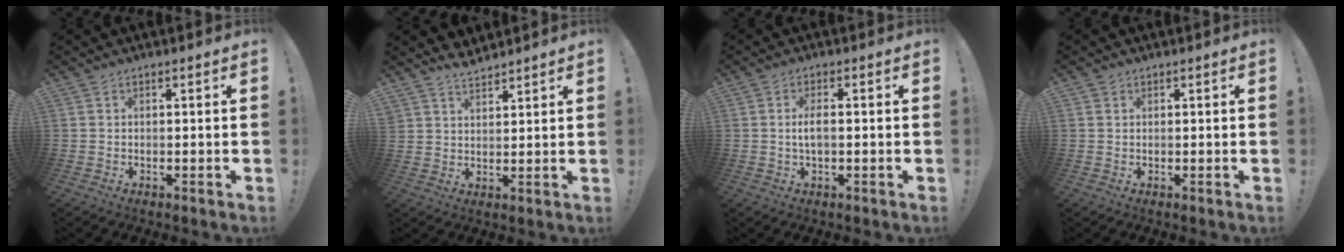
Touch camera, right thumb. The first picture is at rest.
{"total": 4.6, "force": [4.2, 1.7, 0.5], "torque": [-0.009, -0.026, 0.078]}
{"total": 3.6, "force": [-0.2, 1.2, 3.3], "torque": [-0.063, 0.001, -0.008]}
{"total": 0.8, "force": [0.4, 0.6, 0.1], "torque": [-0.003, 0.002, 0.007]}